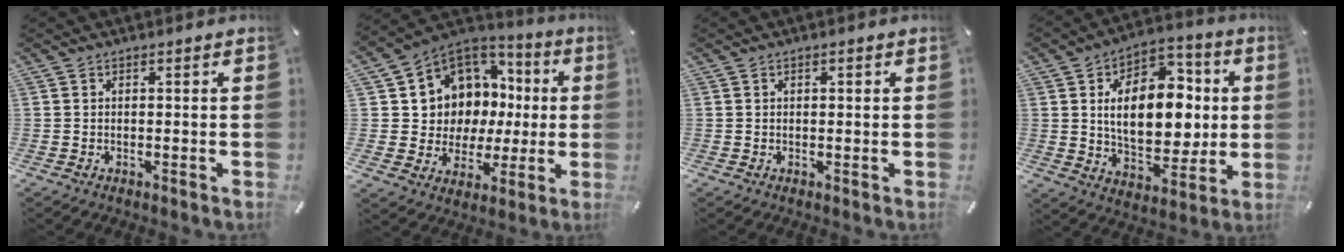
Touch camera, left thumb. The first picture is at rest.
{"total": 9.4, "force": [3.1, 8.9, 0.7], "torque": [-0.020, -0.057, 0.070]}
{"total": 0.8, "force": [0.2, 0.4, 0.6], "torque": [-0.012, 0.004, 0.003]}
{"total": 17.8, "force": [2.1, 11.6, 13.4], "torque": [-0.207, -0.006, 0.038]}